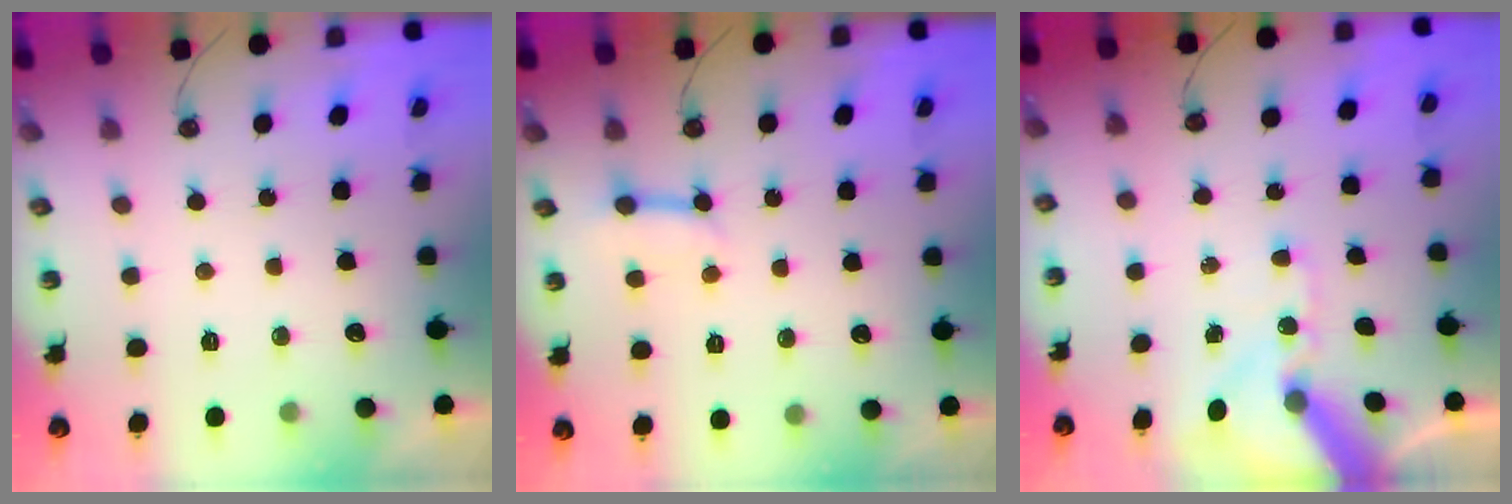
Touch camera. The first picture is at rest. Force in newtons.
{"total": 4.6, "press": 4.5, "slide": 0.6}
{"total": 13.7, "press": 13.6, "slide": 2.0}